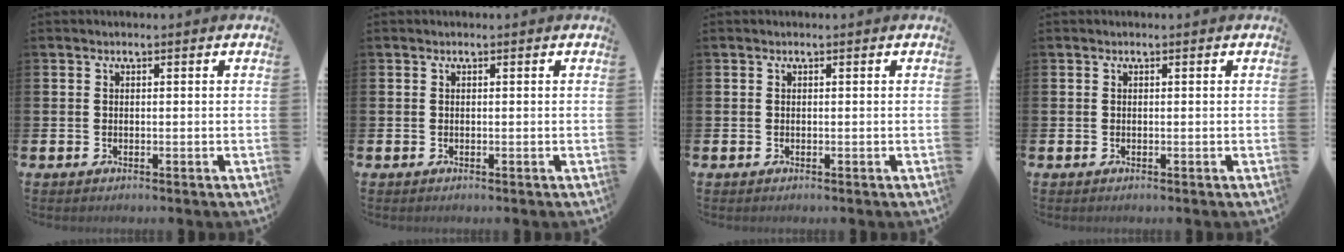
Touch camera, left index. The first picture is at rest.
{"total": 0.0}
{"total": 0.0}
{"total": 0.0}